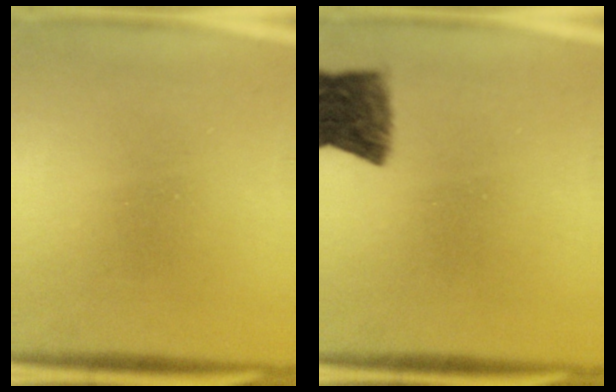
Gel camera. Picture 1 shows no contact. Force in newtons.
{"total": 8.0}